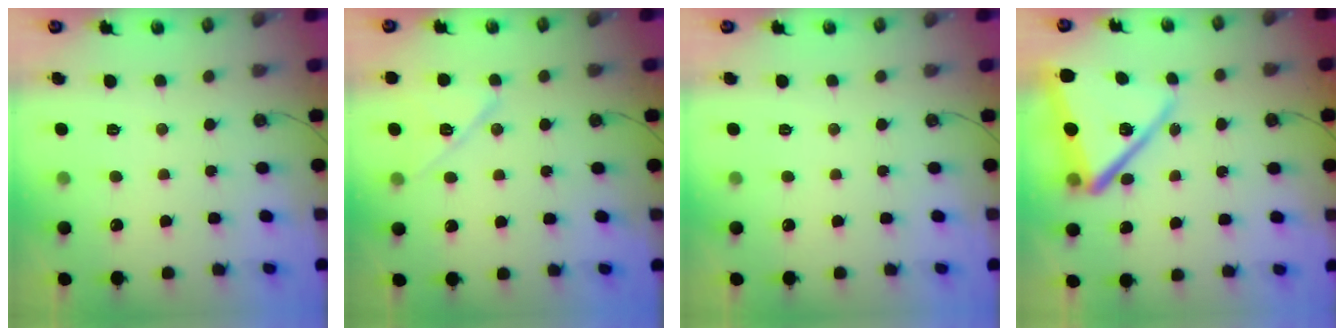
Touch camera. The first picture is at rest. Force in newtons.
{"total": 10.5, "press": 10.5, "slide": 0.7}
{"total": 0.0}
{"total": 16.5, "press": 16.5, "slide": 1.1}